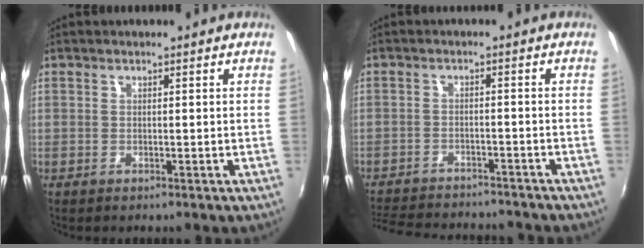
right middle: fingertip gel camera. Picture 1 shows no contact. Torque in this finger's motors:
{"motor_torque": [0.92, -1.22, 0.09, 0.05]}